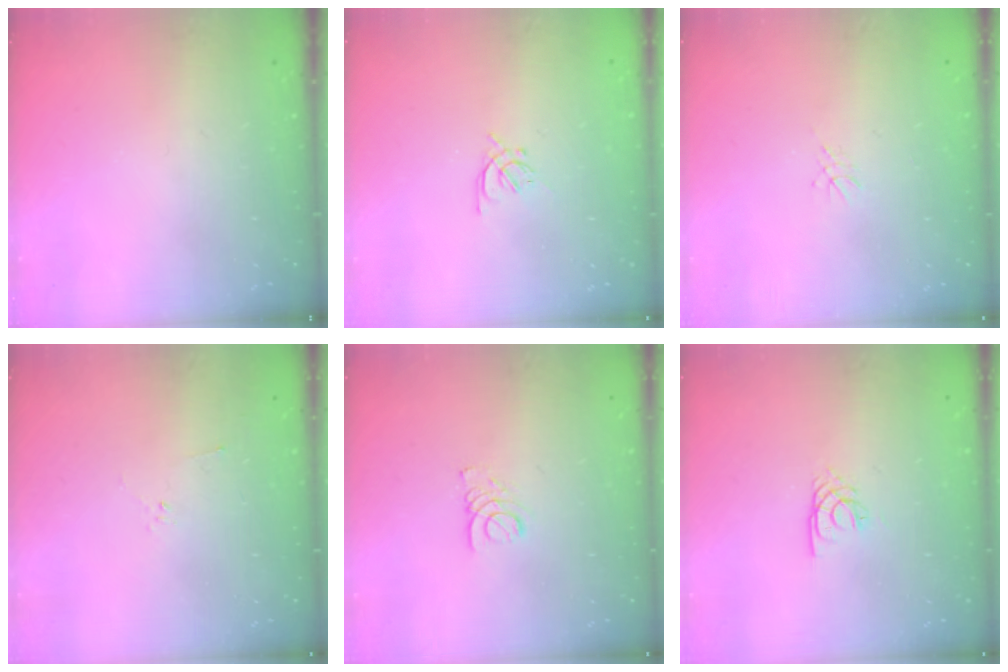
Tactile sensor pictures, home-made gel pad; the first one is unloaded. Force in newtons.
{"total": 2.0, "press": 1.9, "slide": 0.5}
{"total": 4.1, "press": 4.1, "slide": 0.5}
{"total": 2.2, "press": 2.1, "slide": 0.7}
{"total": 1.9, "press": 1.9, "slide": 0.2}
{"total": 2.1, "press": 2.1, "slide": 0.2}